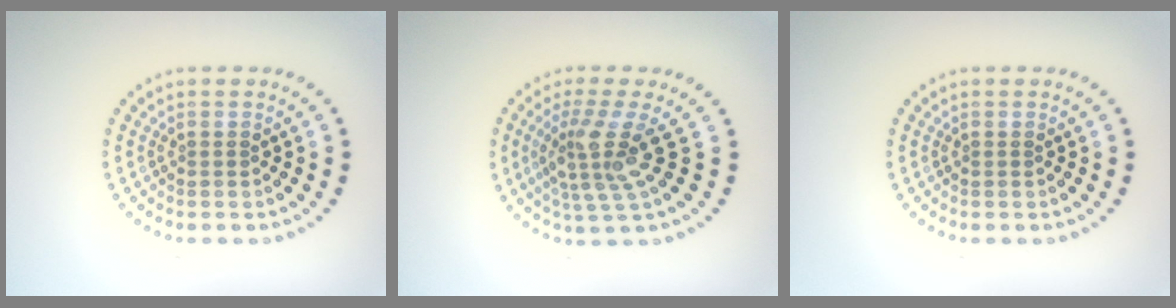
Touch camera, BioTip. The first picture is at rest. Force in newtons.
{"total": 4.3, "press": 3.1, "slide": 3.0}
{"total": 0.0}